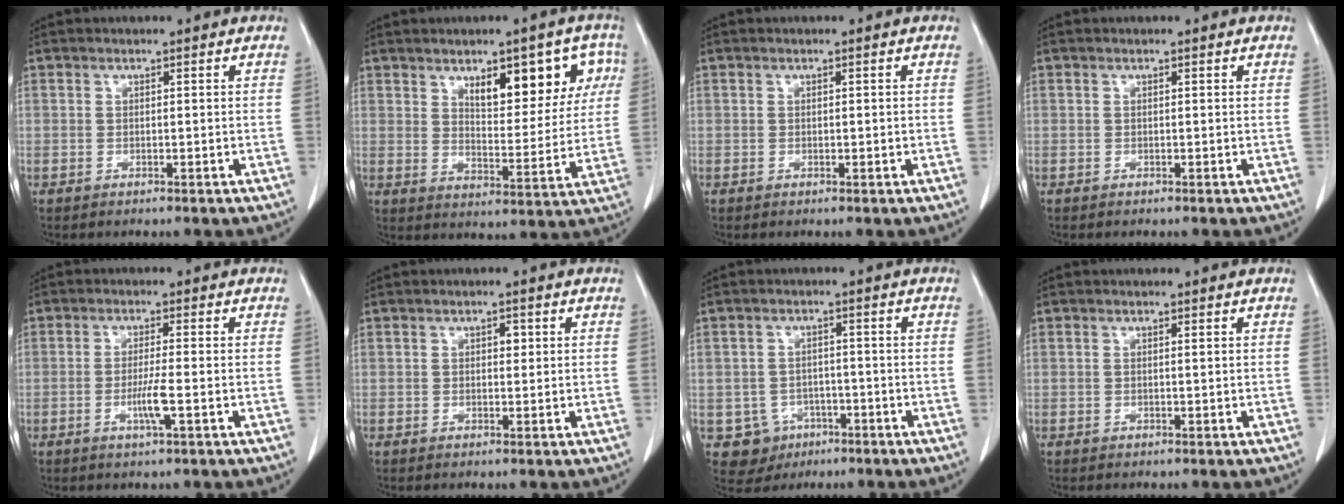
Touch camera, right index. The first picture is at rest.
{"total": 11.5, "force": [5.4, 4.7, 9.0], "torque": [-0.115, 0.015, 0.083]}
{"total": 0.5, "force": [0.0, 0.2, 0.5], "torque": [-0.009, -0.002, 0.004]}
{"total": 0.0}
{"total": 3.8, "force": [-1.2, -0.3, 3.6], "torque": [-0.070, -0.007, -0.023]}
{"total": 1.3, "force": [0.3, 0.7, 1.0], "torque": [-0.010, 0.002, 0.004]}
{"total": 5.7, "force": [-2.2, 5.2, 0.7], "torque": [-0.013, 0.010, -0.023]}
{"total": 0.0}